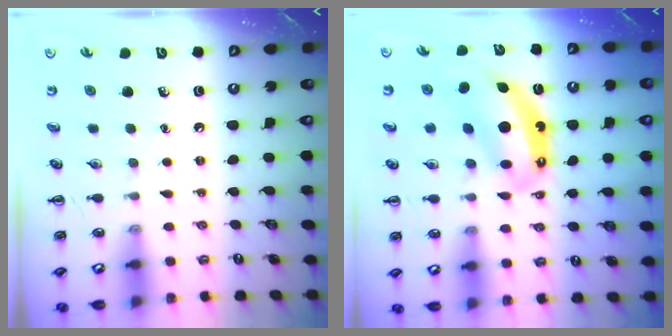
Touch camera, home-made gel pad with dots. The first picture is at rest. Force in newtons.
{"total": 8.6, "press": 8.3, "slide": 2.2}